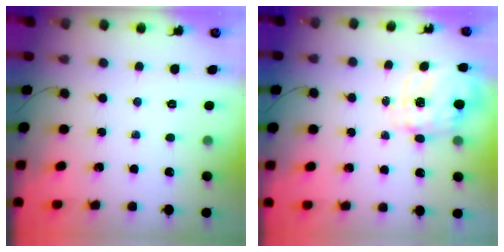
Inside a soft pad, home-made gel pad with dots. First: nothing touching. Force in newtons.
{"total": 2.5, "press": 2.3, "slide": 1.0}